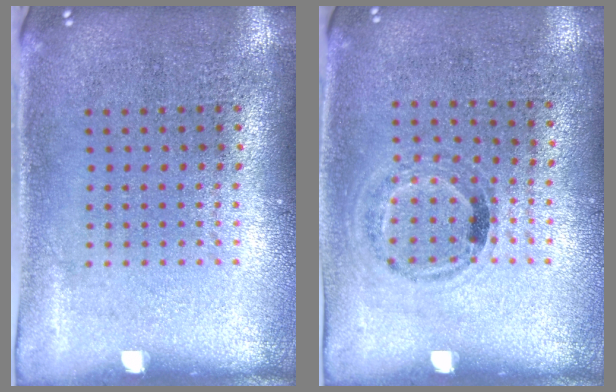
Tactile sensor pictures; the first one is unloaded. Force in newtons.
{"total": 1.1, "press": 0.8, "slide": 0.7}